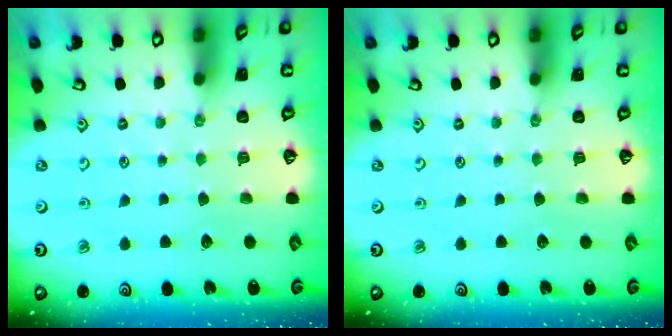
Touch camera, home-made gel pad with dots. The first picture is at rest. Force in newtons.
{"total": 0.0}